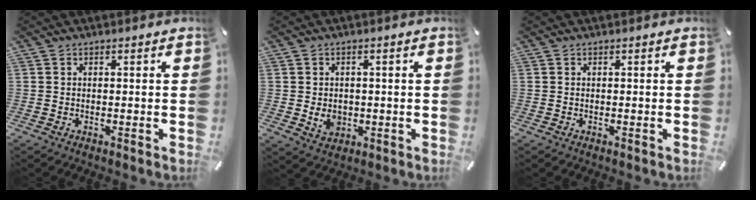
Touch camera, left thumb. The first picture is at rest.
{"total": 4.2, "force": [-0.6, 3.6, 2.2], "torque": [-0.027, -0.002, -0.013]}
{"total": 0.0}